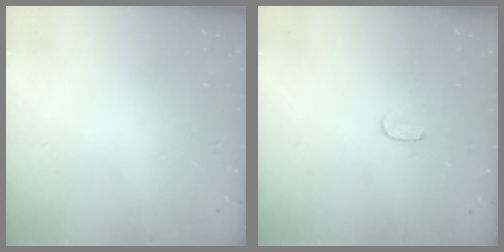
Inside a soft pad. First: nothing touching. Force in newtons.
{"total": 3.7, "press": 3.6, "slide": 0.3}